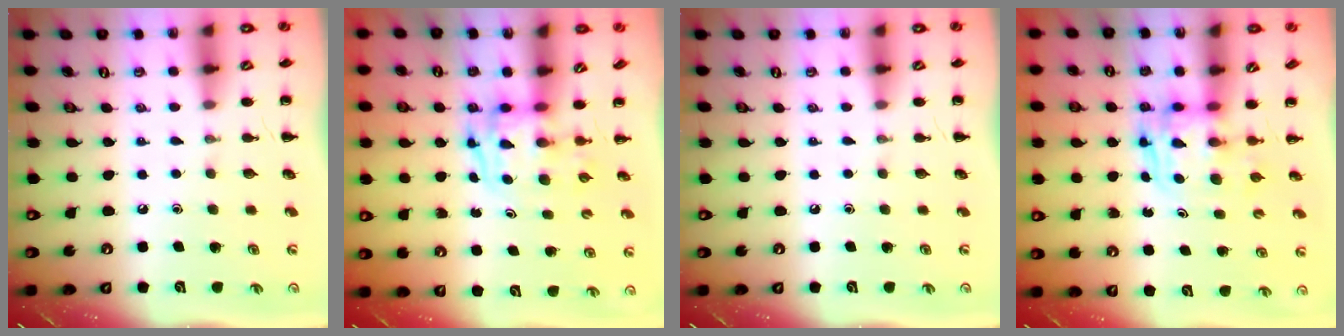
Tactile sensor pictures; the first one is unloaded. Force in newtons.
{"total": 3.3, "press": 3.3, "slide": 0.5}
{"total": 0.0}
{"total": 2.6, "press": 2.6, "slide": 0.2}